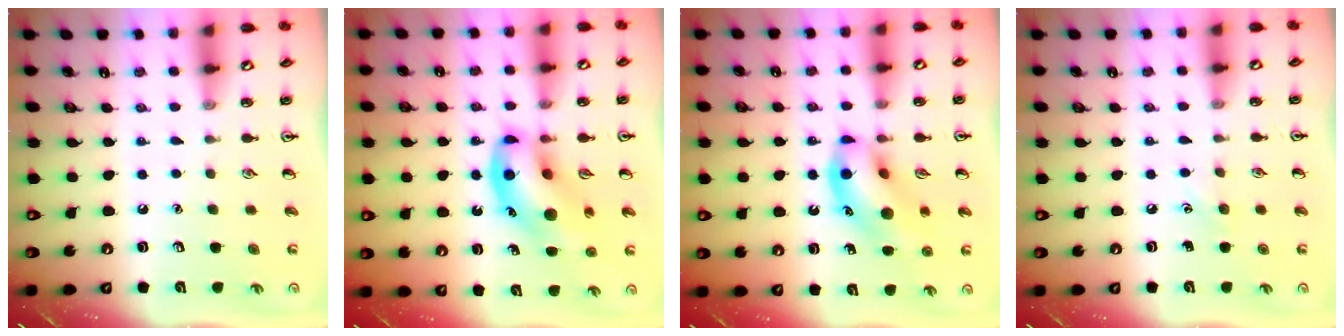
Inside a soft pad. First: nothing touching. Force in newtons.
{"total": 15.5, "press": 15.1, "slide": 3.5}
{"total": 13.5, "press": 13.3, "slide": 2.7}
{"total": 5.0, "press": 4.7, "slide": 1.7}